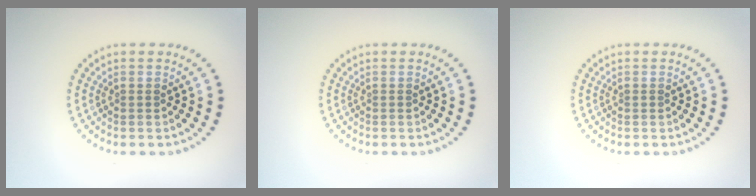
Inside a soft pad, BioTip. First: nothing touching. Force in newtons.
{"total": 0.0}
{"total": 0.0}